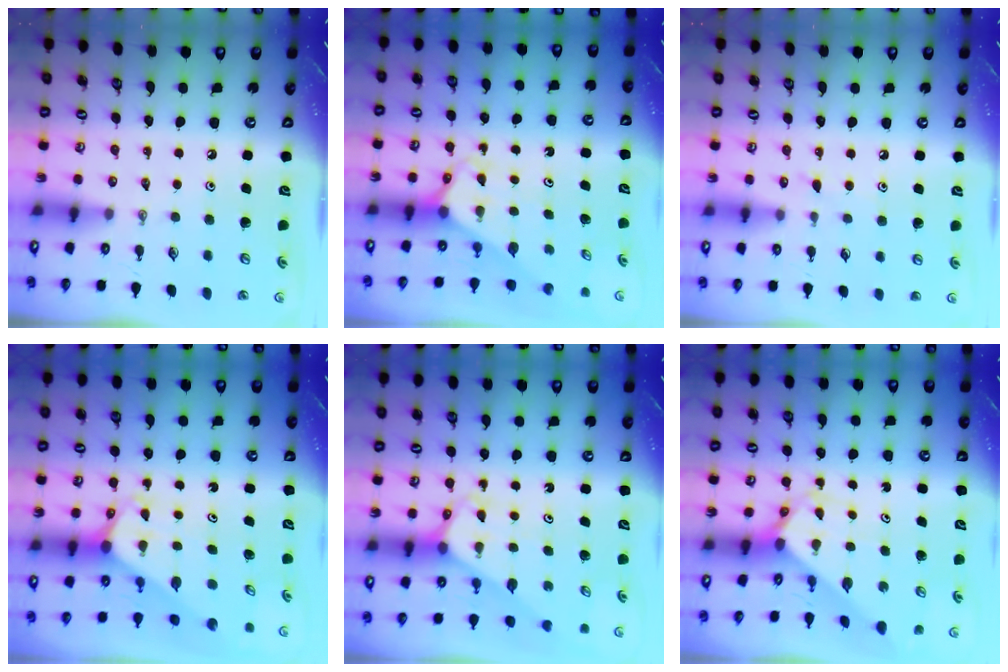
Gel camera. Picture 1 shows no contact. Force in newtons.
{"total": 2.7, "press": 2.7, "slide": 0.1}
{"total": 6.0, "press": 6.0, "slide": 0.6}
{"total": 2.0, "press": 2.0, "slide": 0.1}
{"total": 3.0, "press": 3.0, "slide": 0.2}
{"total": 2.4, "press": 2.4, "slide": 0.2}